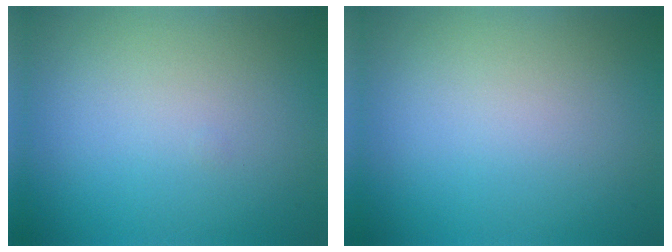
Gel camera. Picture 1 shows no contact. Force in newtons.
{"total": 0.0}